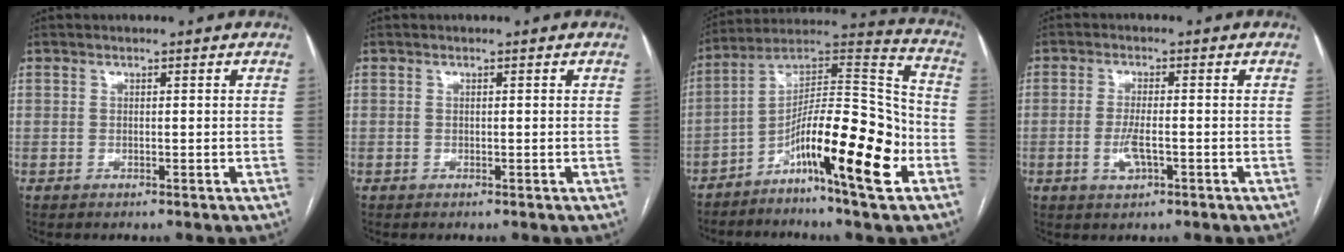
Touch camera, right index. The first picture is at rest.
{"total": 0.0}
{"total": 18.2, "force": [-7.8, 1.8, 16.3], "torque": [-0.273, 0.014, -0.131]}
{"total": 3.8, "force": [-1.2, 1.1, 3.4], "torque": [-0.074, -0.003, -0.019]}